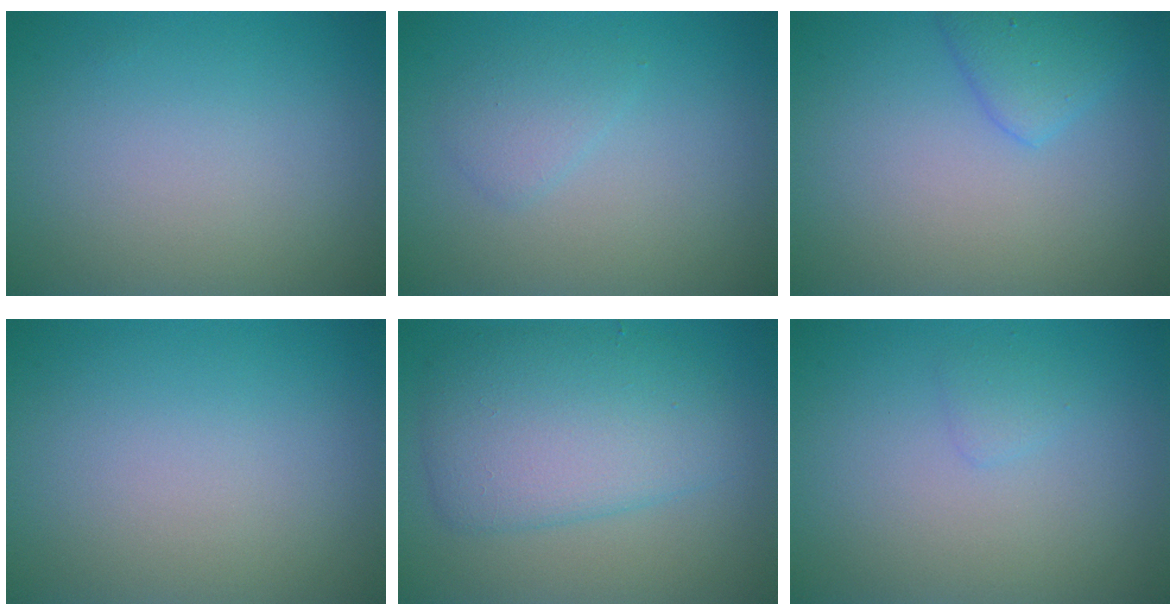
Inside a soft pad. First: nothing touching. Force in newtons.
{"total": 1.5, "press": 1.5, "slide": 0.2}
{"total": 2.3, "press": 2.3, "slide": 0.1}
{"total": 0.0}
{"total": 6.0, "press": 6.0, "slide": 0.1}
{"total": 0.8, "press": 0.8, "slide": 0.1}